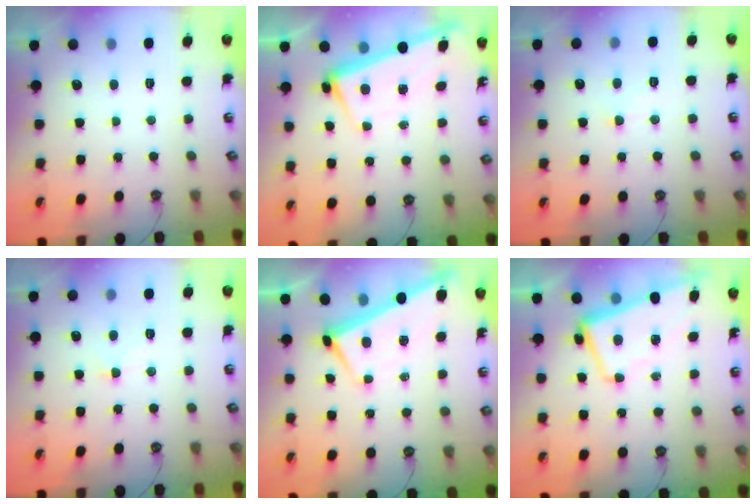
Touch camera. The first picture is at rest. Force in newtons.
{"total": 2.3, "press": 2.2, "slide": 0.8}
{"total": 0.8, "press": 0.6, "slide": 0.5}
{"total": 1.6, "press": 1.5, "slide": 0.5}
{"total": 1.9, "press": 1.9, "slide": 0.2}
{"total": 1.1, "press": 0.6, "slide": 0.9}